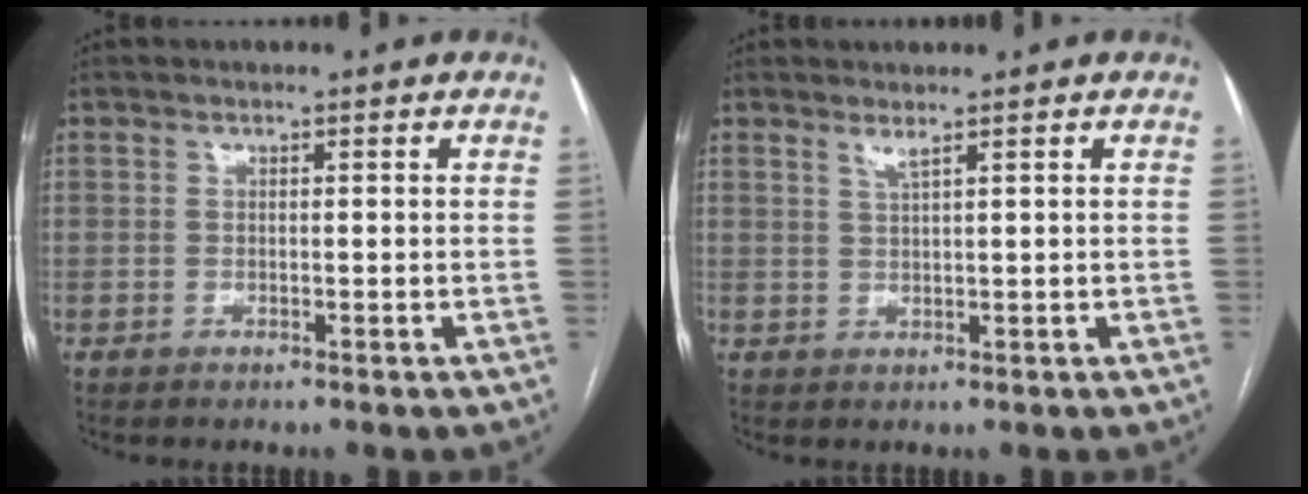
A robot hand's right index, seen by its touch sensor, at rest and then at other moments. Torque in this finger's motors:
{"motor_torque": [0.01, 0.15, 0.09, 0.02]}